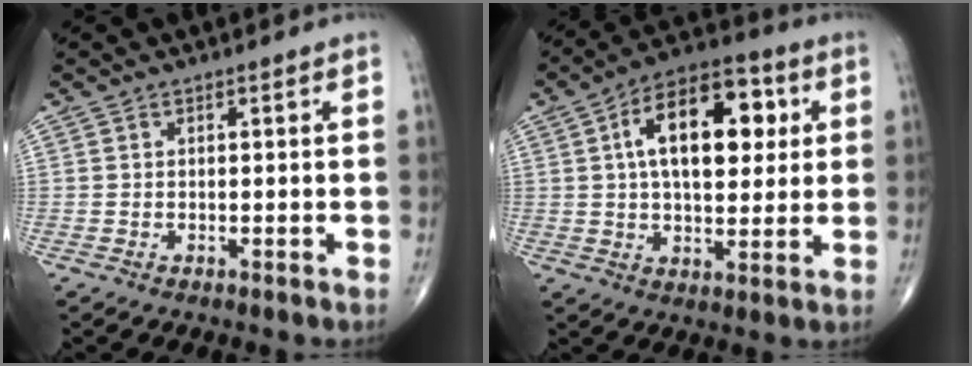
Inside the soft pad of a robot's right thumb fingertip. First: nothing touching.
{"total": 17.3, "force": [4.0, 9.3, 14.1], "torque": [-0.192, 0.011, 0.057]}